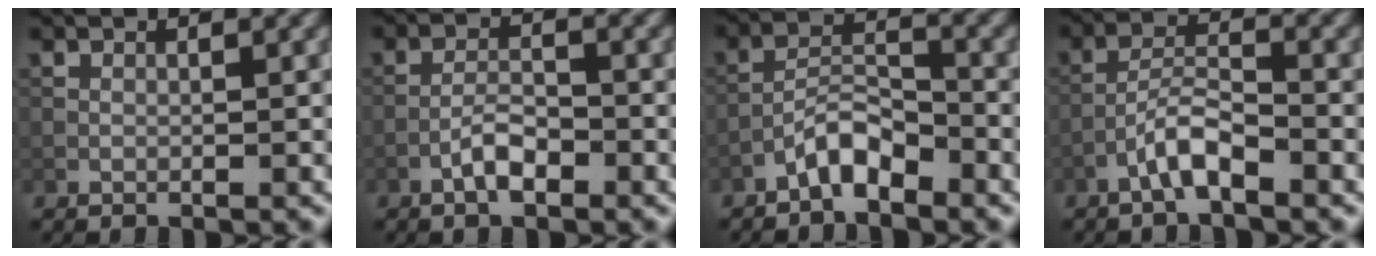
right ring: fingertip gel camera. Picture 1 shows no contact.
{"total": 2.6, "force": [-1.6, 0.8, 1.9], "torque": [-0.035, 0.007, -0.032]}
{"total": 3.5, "force": [-2.6, 1.1, 2.0], "torque": [-0.034, 0.015, -0.053]}
{"total": 3.4, "force": [-2.2, 0.7, 2.5], "torque": [-0.047, 0.013, -0.047]}